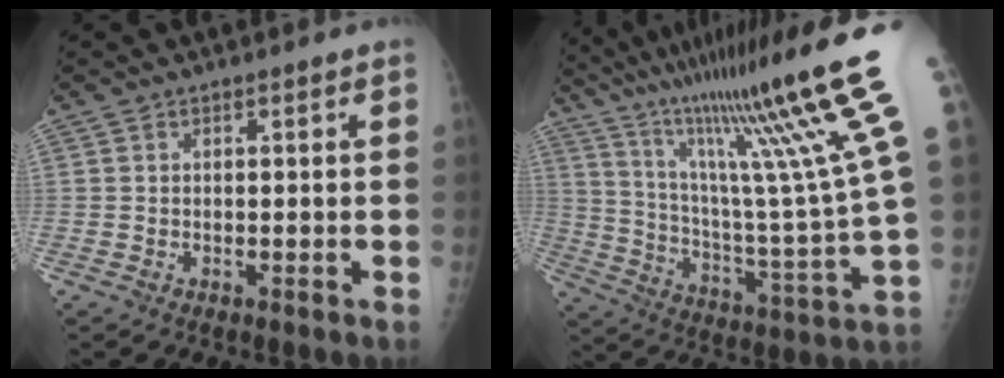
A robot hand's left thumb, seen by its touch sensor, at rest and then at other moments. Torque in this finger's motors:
{"motor_torque": [1.55, -0.89, 1.37, -1.40, 0.42]}